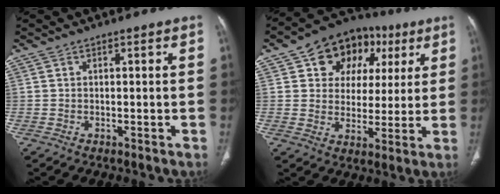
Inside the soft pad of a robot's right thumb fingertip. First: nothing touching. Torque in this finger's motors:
{"motor_torque": [1.54, 1.68, 0.53, -0.53, 0.07]}